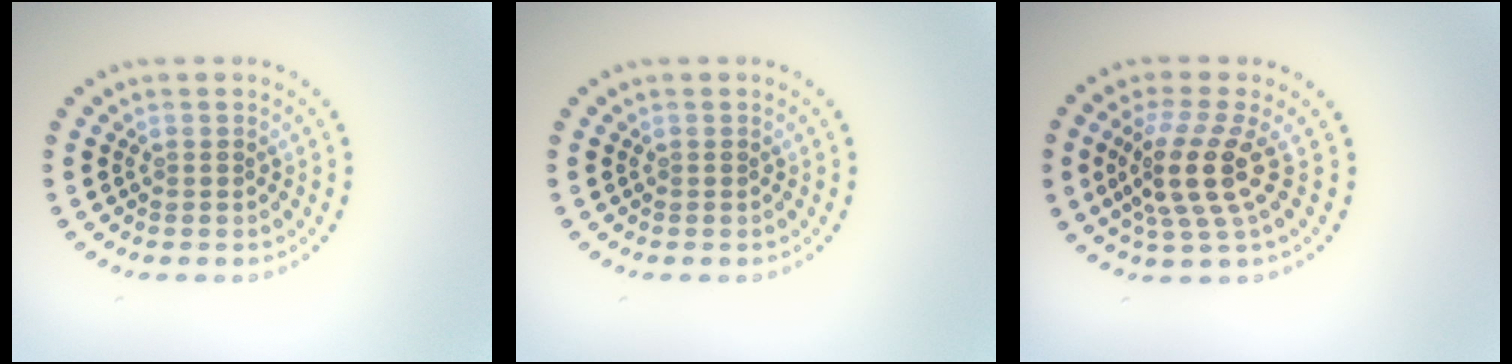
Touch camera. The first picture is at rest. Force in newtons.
{"total": 0.0}
{"total": 4.4, "press": 3.3, "slide": 2.9}